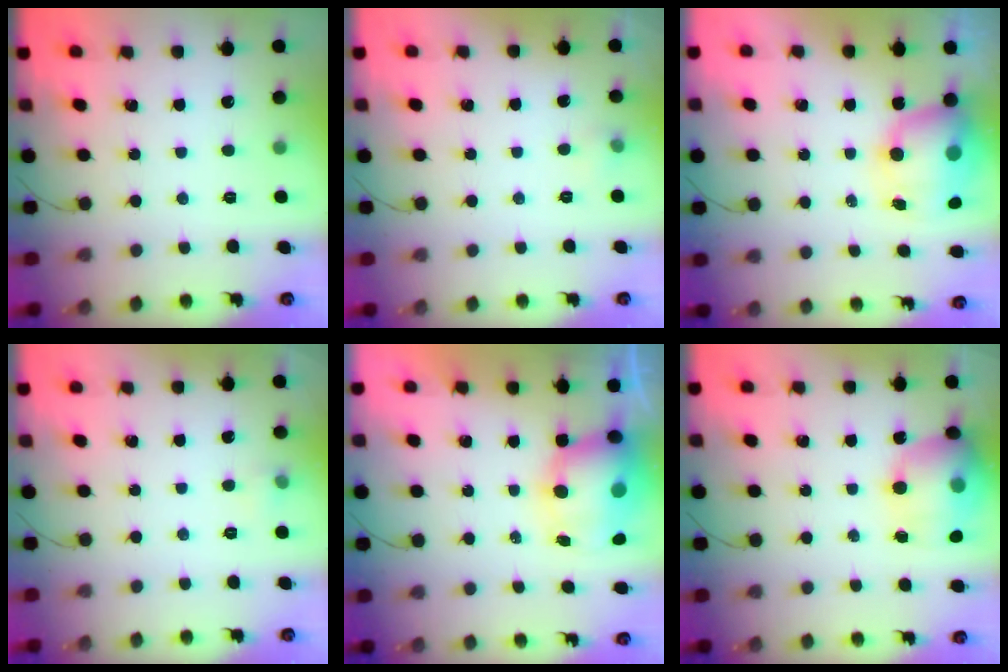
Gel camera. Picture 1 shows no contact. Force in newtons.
{"total": 3.6, "press": 3.3, "slide": 1.5}
{"total": 11.8, "press": 11.4, "slide": 2.9}
{"total": 7.7, "press": 3.2, "slide": 7.0}
{"total": 11.3, "press": 10.9, "slide": 2.9}
{"total": 17.8, "press": 17.5, "slide": 3.0}